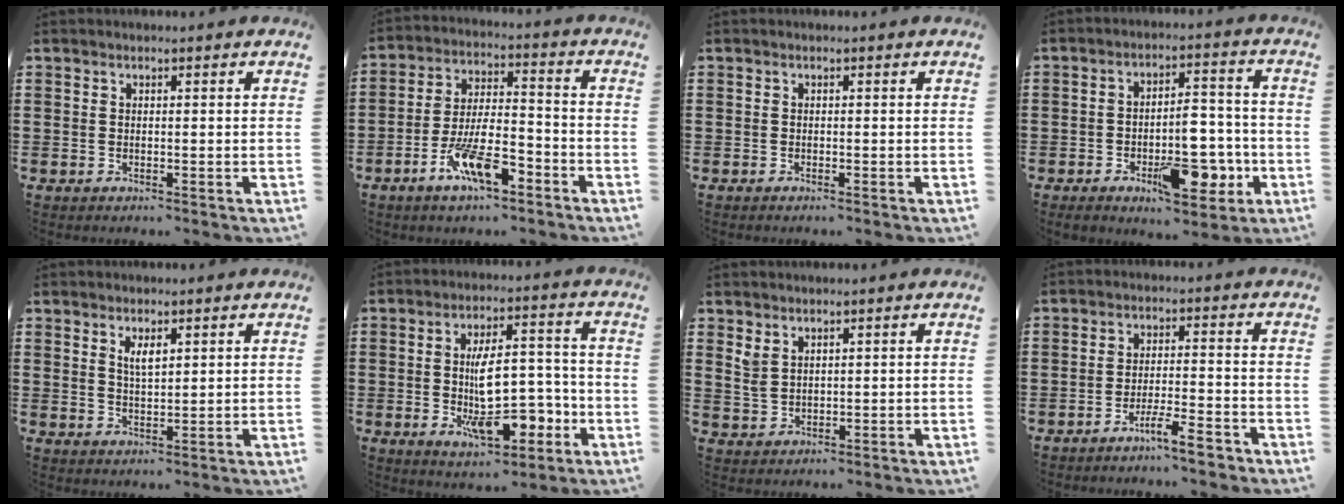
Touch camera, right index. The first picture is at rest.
{"total": 10.3, "force": [-5.6, 3.5, 8.0], "torque": [-0.161, 0.010, -0.101]}
{"total": 0.0}
{"total": 10.5, "force": [-4.1, 5.0, 8.2], "torque": [-0.090, 0.007, -0.063]}
{"total": 2.4, "force": [1.5, 0.8, 1.8], "torque": [-0.038, 0.003, 0.026]}
{"total": 11.5, "force": [-2.6, 5.4, 9.8], "torque": [-0.153, -0.004, -0.048]}
{"total": 2.6, "force": [1.9, 1.4, 1.1], "torque": [-0.027, 0.005, 0.037]}
{"total": 5.6, "force": [-4.8, 0.1, 2.9], "torque": [-0.052, -0.006, -0.088]}